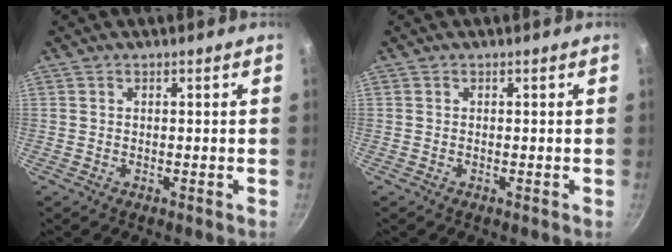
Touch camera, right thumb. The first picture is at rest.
{"total": 0.0}